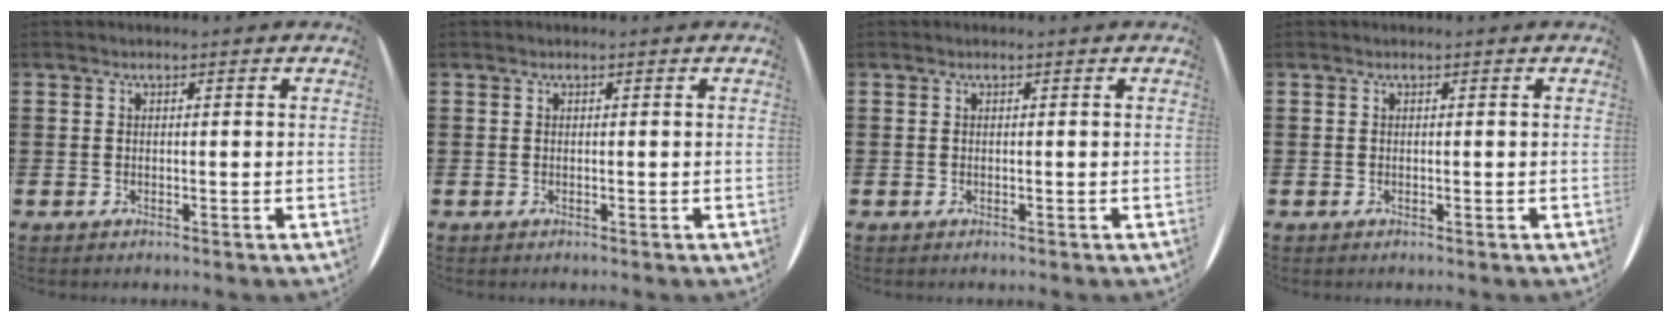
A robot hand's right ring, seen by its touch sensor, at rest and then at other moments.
{"total": 0.0}
{"total": 0.0}
{"total": 0.0}